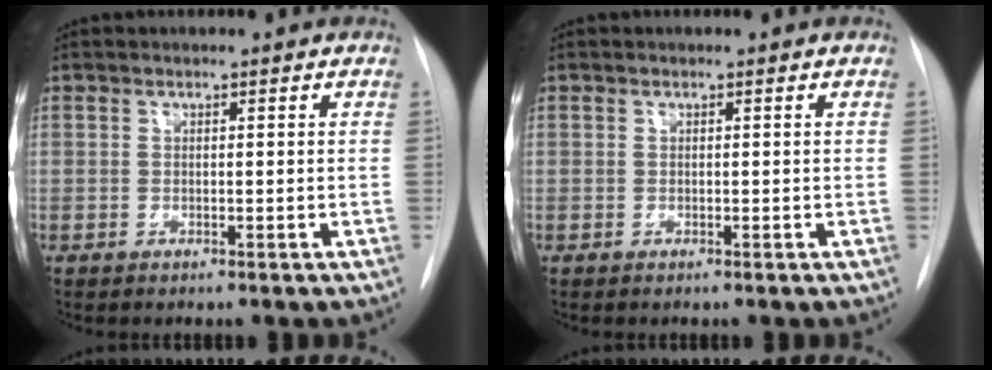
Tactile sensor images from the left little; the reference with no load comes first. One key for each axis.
{"total": 0.0}